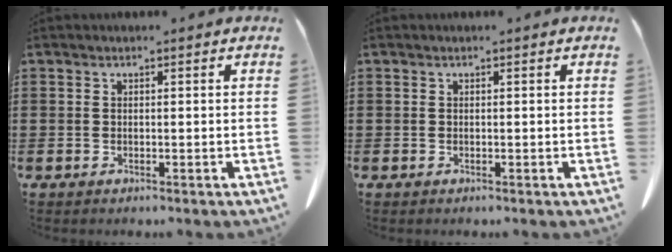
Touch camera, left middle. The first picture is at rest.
{"total": 0.0}